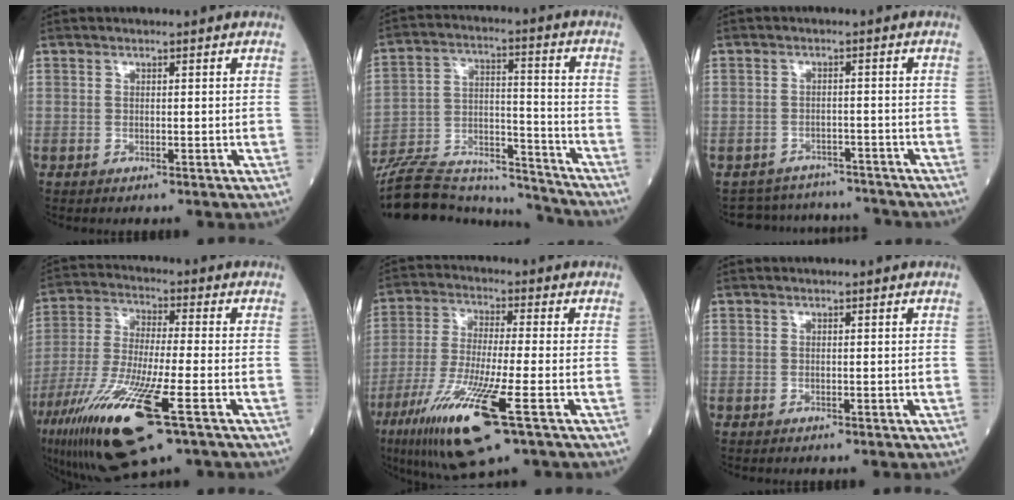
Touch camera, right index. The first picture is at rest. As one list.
[{"total": 22.3, "force": [-20.5, 5.2, 6.9], "torque": [-0.161, 0.011, -0.330]}, {"total": 7.8, "force": [-7.3, 2.6, -0.6], "torque": [0.015, 0.027, -0.095]}, {"total": 18.4, "force": [-9.0, 2.4, 15.9], "torque": [-0.334, -0.048, -0.162]}, {"total": 15.1, "force": [-7.2, 0.9, 13.2], "torque": [-0.276, -0.041, -0.129]}, {"total": 0.0}]